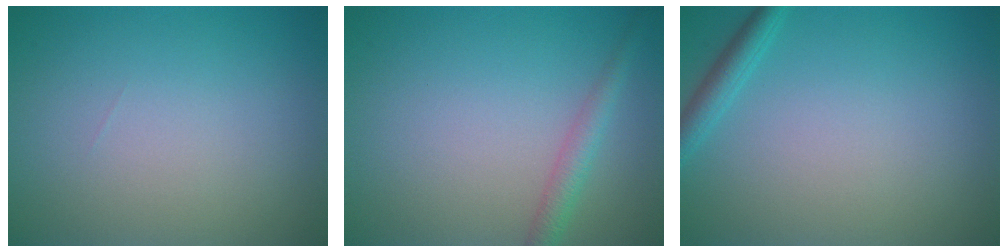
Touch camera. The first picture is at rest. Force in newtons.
{"total": 2.0, "press": 2.0, "slide": 0.1}
{"total": 1.8, "press": 1.8, "slide": 0.1}